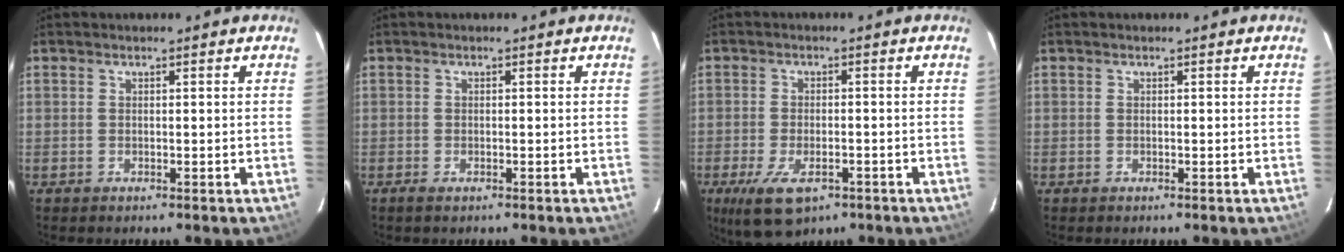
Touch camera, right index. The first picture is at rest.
{"total": 1.5, "force": [-1.1, 0.5, 1.0], "torque": [-0.017, -0.005, -0.018]}
{"total": 9.8, "force": [-5.4, 4.6, 6.8], "torque": [-0.149, -0.025, -0.088]}
{"total": 0.0}